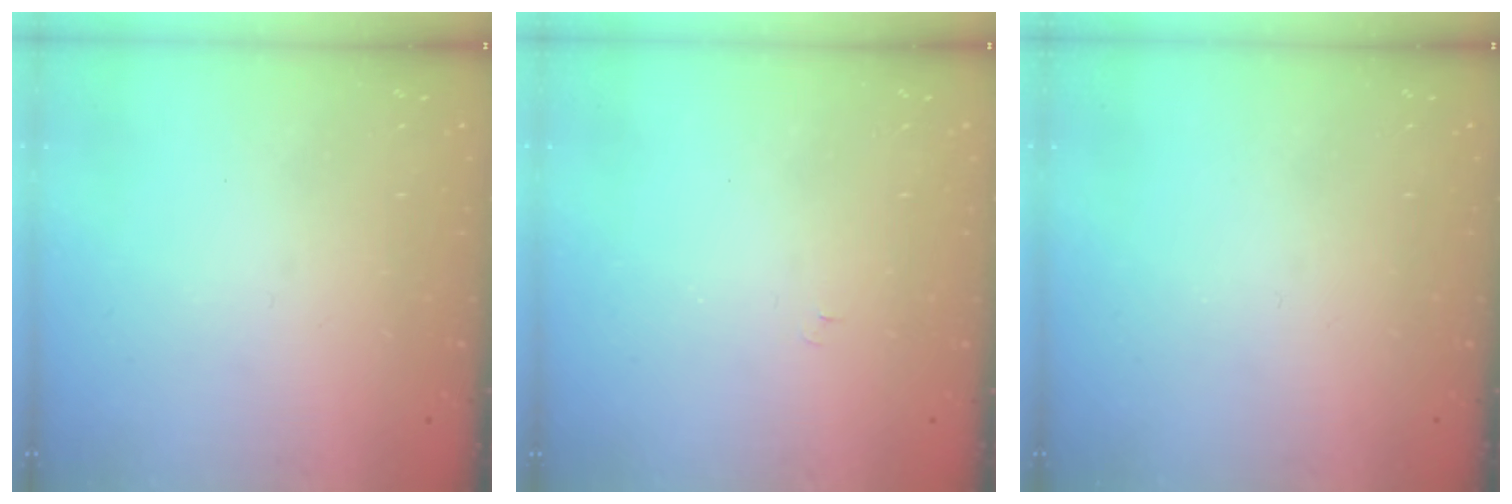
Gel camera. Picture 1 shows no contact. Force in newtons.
{"total": 3.7, "press": 3.7, "slide": 0.5}
{"total": 0.0}